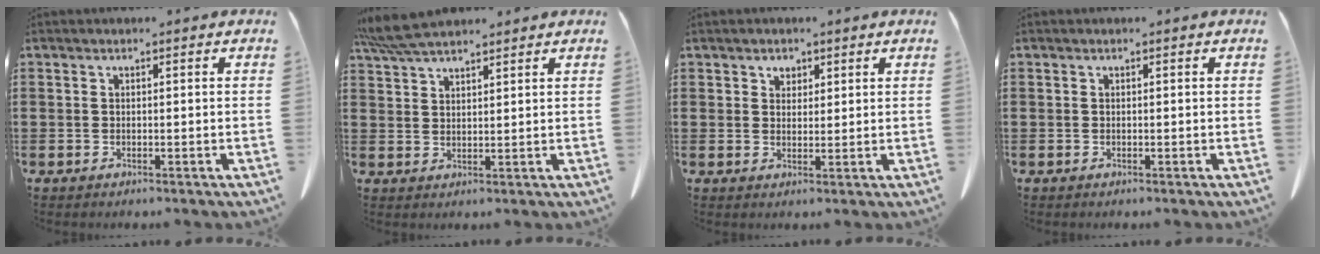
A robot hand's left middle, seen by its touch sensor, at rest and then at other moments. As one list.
[{"total": 5.6, "force": [4.9, 1.0, 2.6], "torque": [-0.064, -0.010, 0.094]}, {"total": 1.9, "force": [1.5, 1.2, 0.3], "torque": [-0.002, 0.001, 0.027]}, {"total": 0.0}]